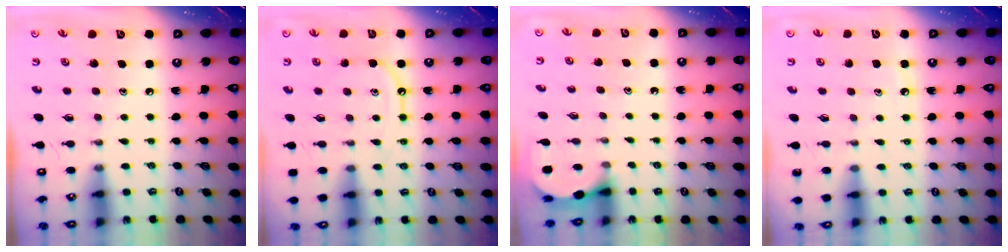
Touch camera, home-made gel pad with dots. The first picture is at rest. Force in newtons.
{"total": 7.3, "press": 7.2, "slide": 0.8}
{"total": 2.6, "press": 2.6, "slide": 0.2}
{"total": 3.8, "press": 3.7, "slide": 0.5}